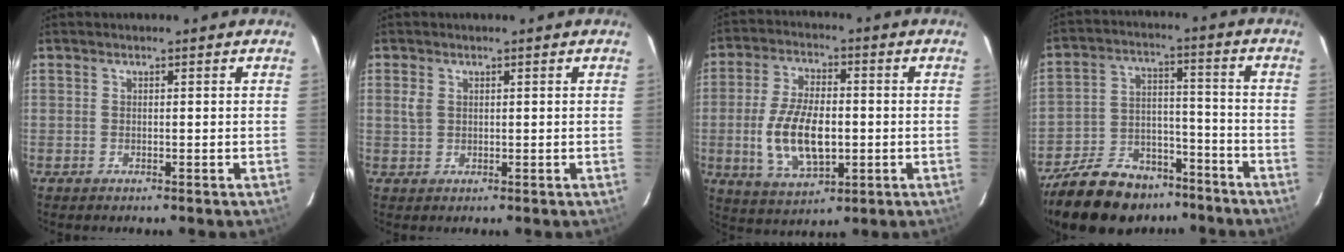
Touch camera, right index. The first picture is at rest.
{"total": 2.2, "force": [0.6, 1.6, 1.2], "torque": [-0.025, 0.004, 0.013]}
{"total": 13.3, "force": [-1.9, 6.5, 11.4], "torque": [-0.230, -0.004, -0.027]}
{"total": 21.0, "force": [-16.2, 10.1, 8.7], "torque": [-0.201, 0.020, -0.244]}